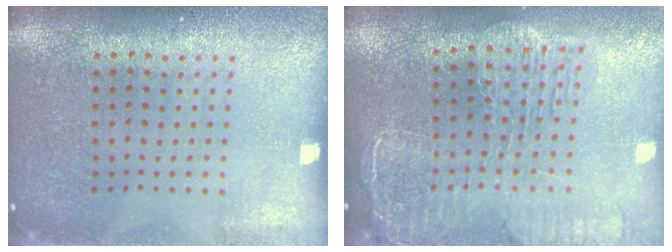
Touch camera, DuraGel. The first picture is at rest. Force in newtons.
{"total": 2.3, "press": 2.0, "slide": 1.1}